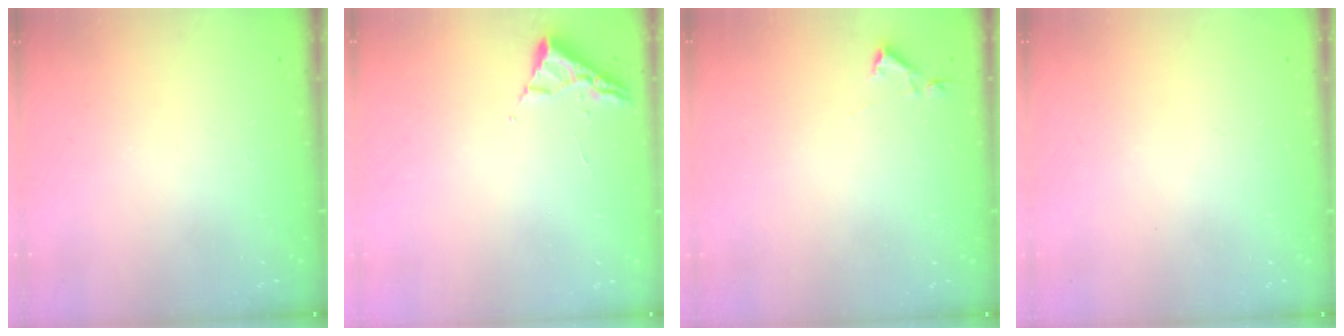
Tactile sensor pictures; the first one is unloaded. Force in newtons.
{"total": 3.1, "press": 3.0, "slide": 0.4}
{"total": 2.9, "press": 2.9, "slide": 0.5}
{"total": 0.0}